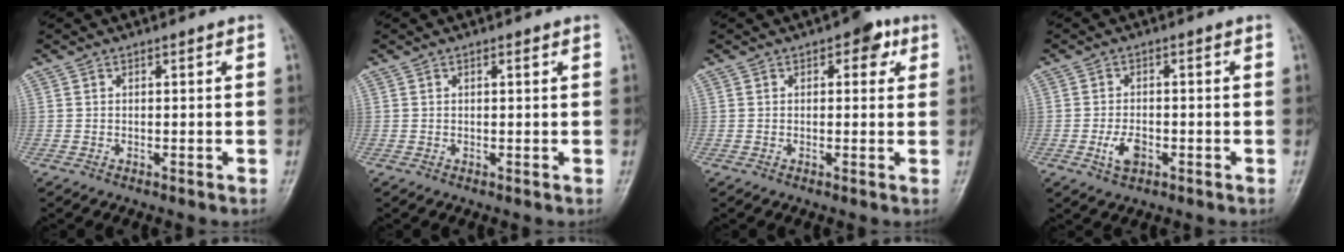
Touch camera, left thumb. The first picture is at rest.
{"total": 0.6, "force": [0.3, 0.2, 0.5], "torque": [-0.009, 0.000, 0.004]}
{"total": 4.1, "force": [1.7, 2.5, 2.8], "torque": [-0.008, 0.002, 0.012]}
{"total": 4.0, "force": [-1.5, 2.4, 2.9], "torque": [-0.053, 0.004, -0.025]}